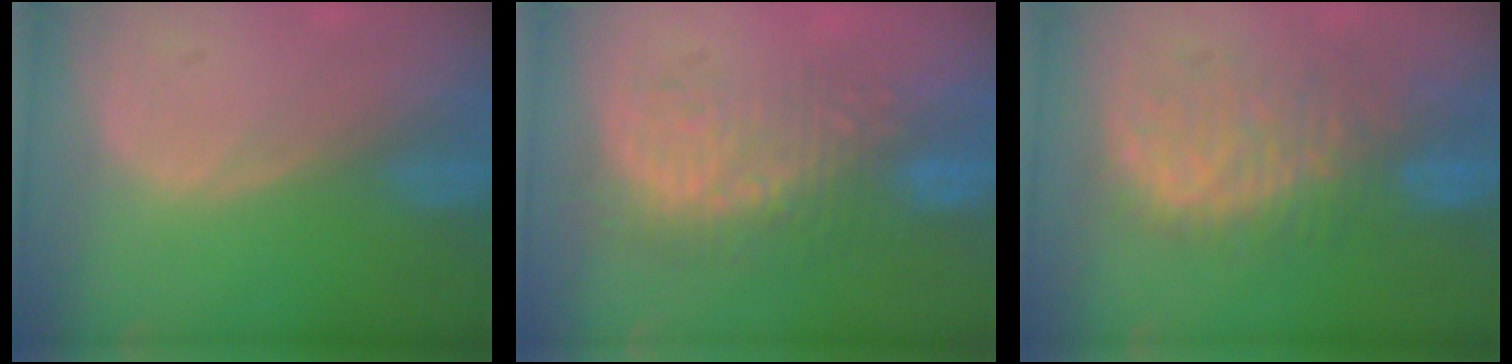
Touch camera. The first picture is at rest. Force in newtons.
{"total": 9.1, "press": 8.6, "slide": 3.0}
{"total": 9.8, "press": 9.2, "slide": 3.6}